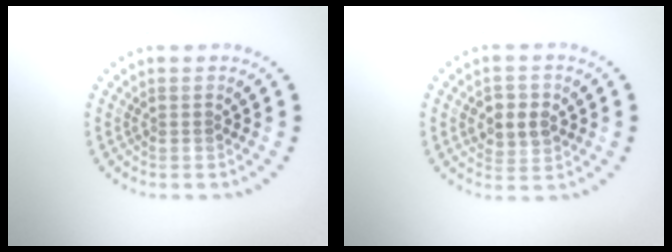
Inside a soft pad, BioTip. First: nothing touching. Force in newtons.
{"total": 3.1, "press": 3.1, "slide": 0.7}